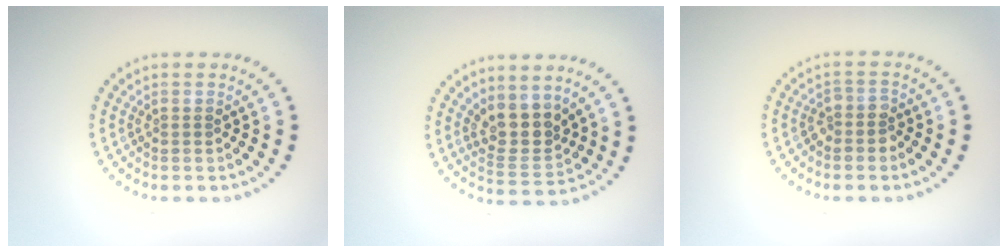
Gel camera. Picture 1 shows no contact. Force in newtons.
{"total": 3.5, "press": 3.0, "slide": 1.8}
{"total": 1.7, "press": 1.5, "slide": 0.9}